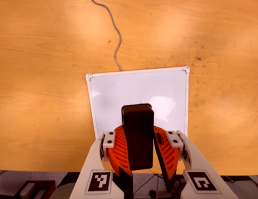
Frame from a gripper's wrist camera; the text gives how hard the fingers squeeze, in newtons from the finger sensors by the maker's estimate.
{"total": 9.0, "left": 9.1, "right": 8.9}